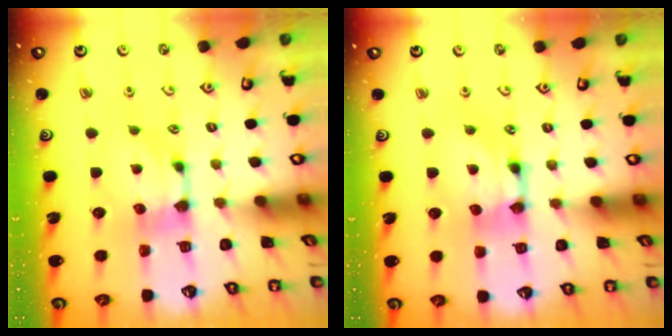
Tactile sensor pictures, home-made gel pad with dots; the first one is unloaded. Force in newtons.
{"total": 2.2, "press": 2.2, "slide": 0.1}